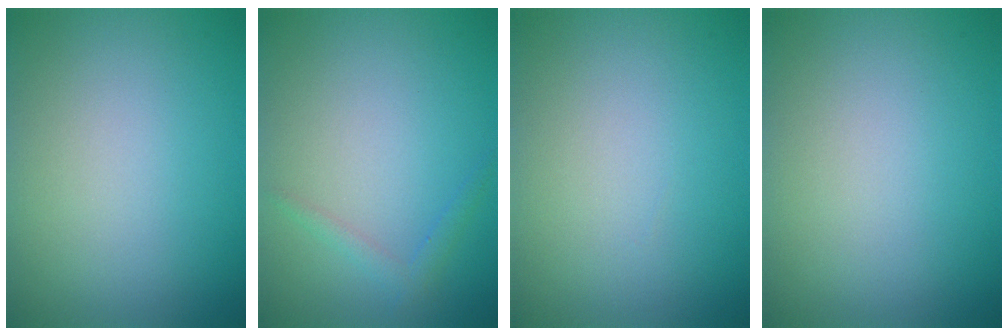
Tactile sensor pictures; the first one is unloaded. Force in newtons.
{"total": 1.2, "press": 1.2, "slide": 0.1}
{"total": 0.0}
{"total": 0.0}